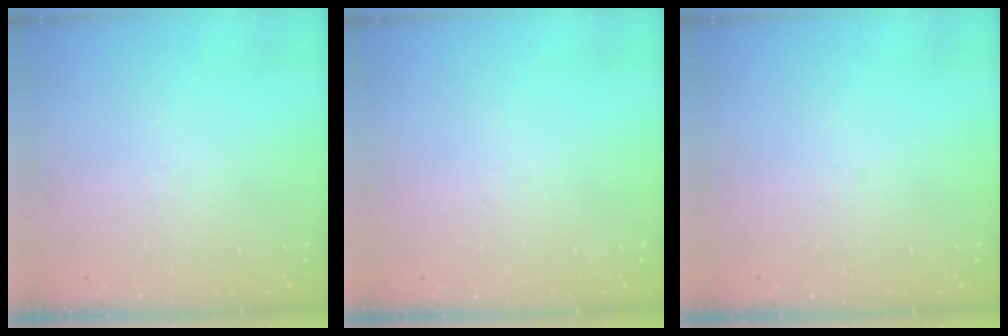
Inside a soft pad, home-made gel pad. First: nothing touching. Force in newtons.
{"total": 0.0}
{"total": 0.0}